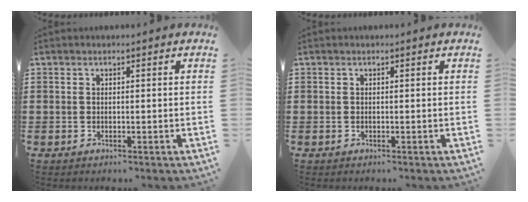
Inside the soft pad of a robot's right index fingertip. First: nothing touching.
{"total": 0.0}